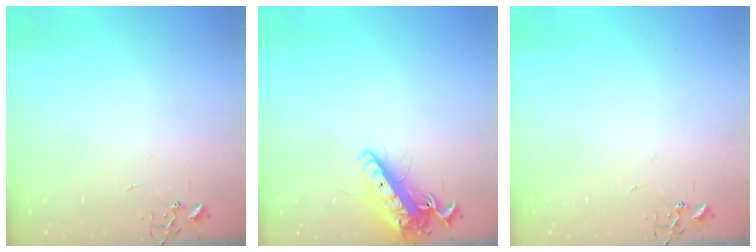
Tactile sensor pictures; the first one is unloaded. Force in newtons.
{"total": 13.9, "press": 13.7, "slide": 2.5}
{"total": 0.0}